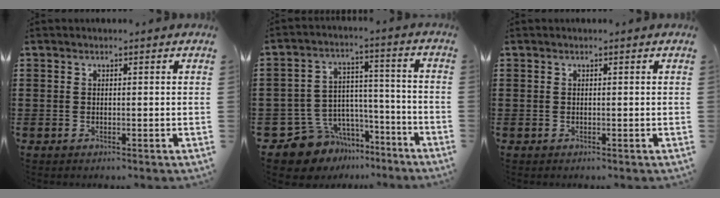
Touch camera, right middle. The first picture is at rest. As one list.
[{"total": 8.9, "force": [-7.6, 4.6, 0.3], "torque": [-0.032, 0.016, -0.145]}, {"total": 0.0}]